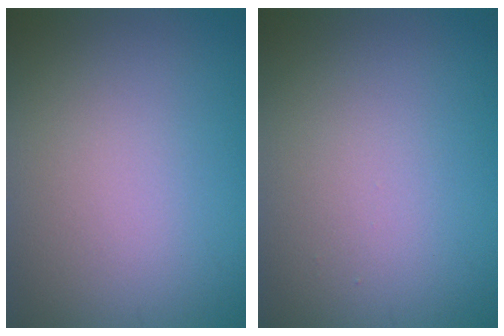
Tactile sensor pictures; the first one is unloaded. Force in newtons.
{"total": 0.0}